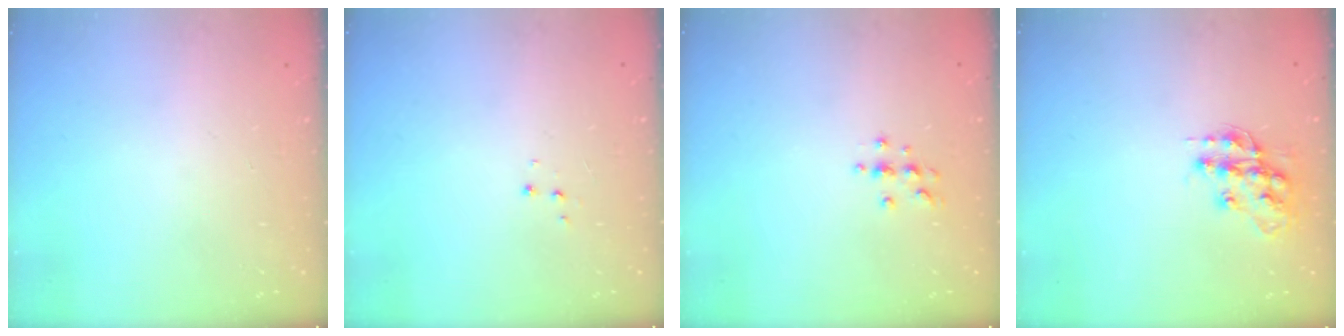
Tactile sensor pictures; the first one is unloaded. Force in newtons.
{"total": 3.4, "press": 3.3, "slide": 0.6}
{"total": 4.0, "press": 3.9, "slide": 0.5}
{"total": 13.5, "press": 13.5, "slide": 0.8}